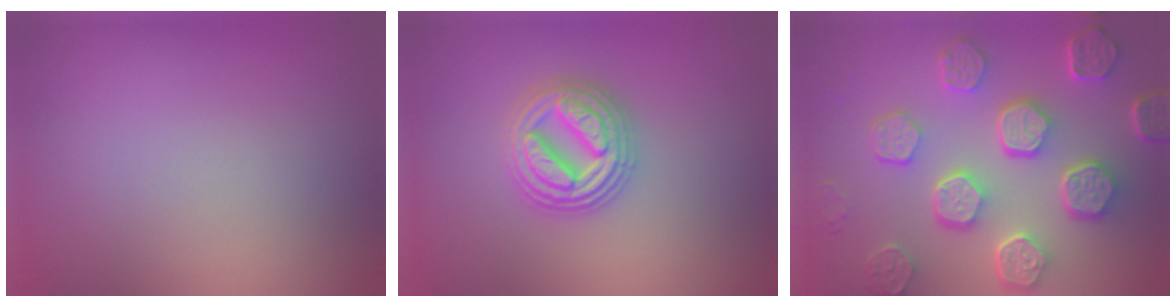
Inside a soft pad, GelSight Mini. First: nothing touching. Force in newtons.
{"total": 4.9, "press": 4.8, "slide": 0.7}
{"total": 7.9, "press": 6.0, "slide": 5.2}